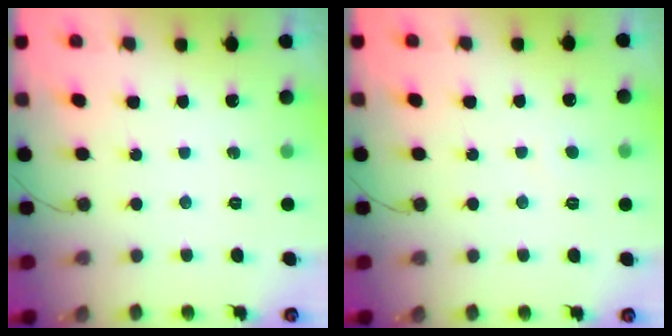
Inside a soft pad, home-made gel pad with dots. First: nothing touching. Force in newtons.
{"total": 2.8, "press": 2.8, "slide": 0.2}